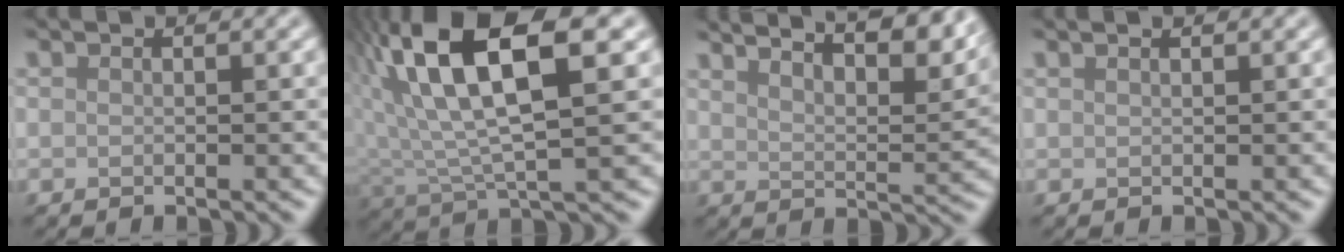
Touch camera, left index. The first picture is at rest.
{"total": 10.6, "force": [4.4, 3.3, 9.1], "torque": [-0.186, 0.019, 0.079]}
{"total": 11.0, "force": [8.6, 2.9, 6.1], "torque": [-0.063, 0.027, 0.082]}
{"total": 1.0, "force": [0.8, 0.3, 0.5], "torque": [-0.004, -0.003, 0.006]}